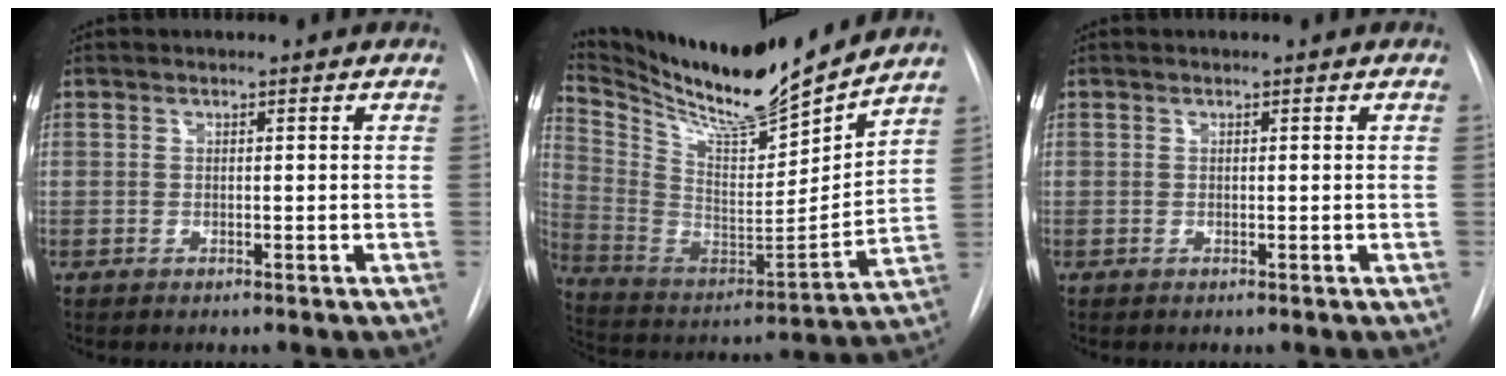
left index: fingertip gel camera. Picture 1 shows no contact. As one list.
[{"total": 19.6, "force": [17.9, 1.0, 7.9], "torque": [-0.162, -0.040, 0.308]}, {"total": 0.0}]